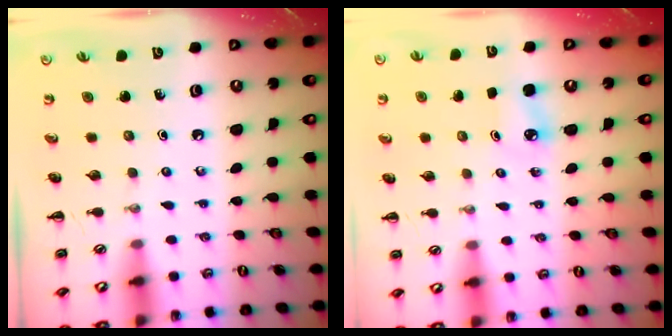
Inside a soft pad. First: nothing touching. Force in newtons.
{"total": 4.4, "press": 4.3, "slide": 1.2}